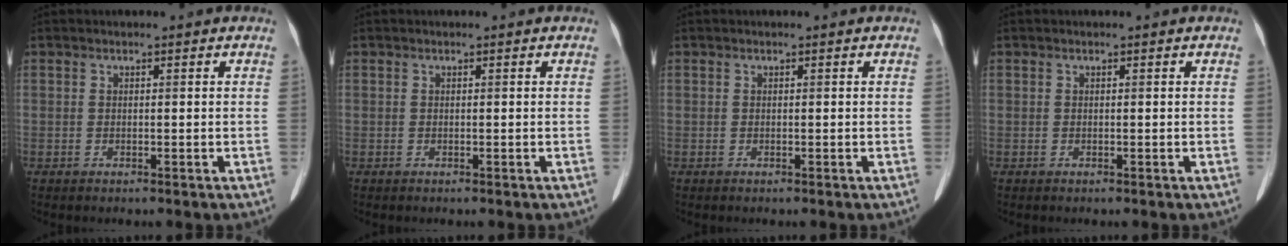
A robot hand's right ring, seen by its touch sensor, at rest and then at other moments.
{"total": 0.0}
{"total": 0.0}
{"total": 0.0}